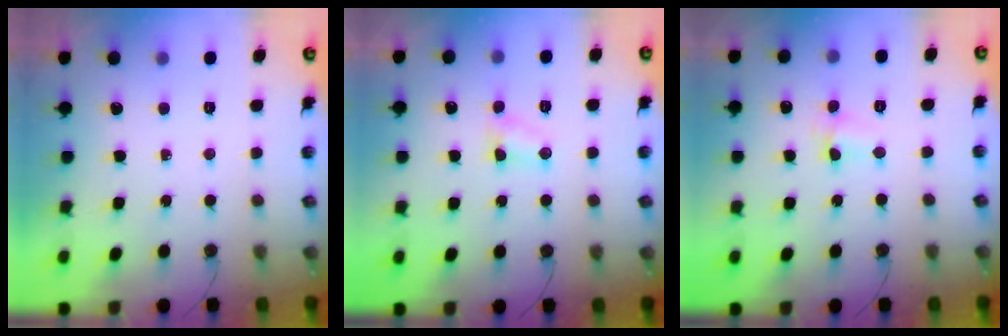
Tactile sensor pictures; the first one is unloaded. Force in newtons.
{"total": 3.7, "press": 3.7, "slide": 0.5}
{"total": 3.0, "press": 2.9, "slide": 0.6}